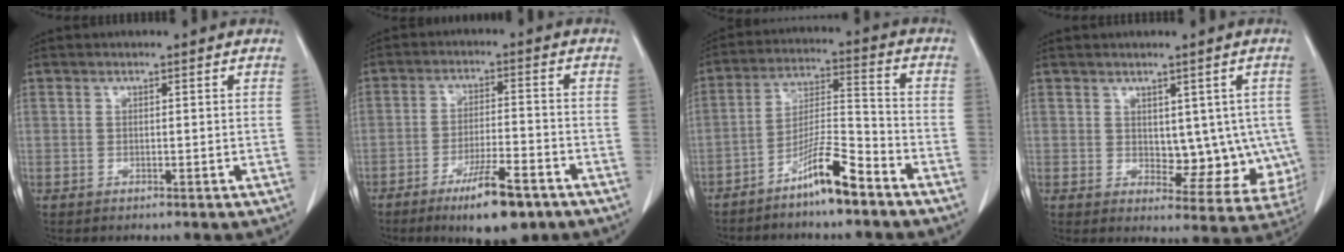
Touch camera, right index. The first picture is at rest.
{"total": 9.9, "force": [-6.4, 1.9, 7.3], "torque": [-0.123, -0.013, -0.101]}
{"total": 9.2, "force": [-6.6, 0.7, 6.4], "torque": [-0.121, -0.004, -0.124]}
{"total": 8.9, "force": [0.4, 5.3, 7.2], "torque": [-0.064, 0.002, 0.019]}